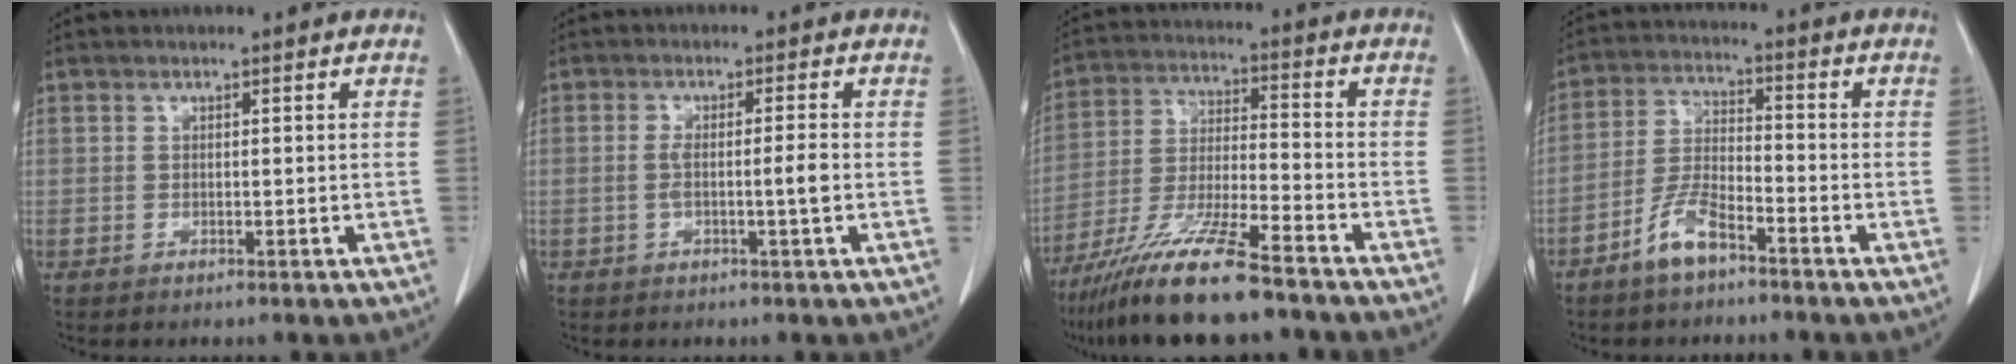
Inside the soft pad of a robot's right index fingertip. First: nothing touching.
{"total": 3.4, "force": [-0.7, -0.1, 3.3], "torque": [-0.062, 0.006, -0.008]}
{"total": 14.6, "force": [-11.2, 0.9, 9.4], "torque": [-0.189, -0.031, -0.202]}
{"total": 6.7, "force": [-4.7, 1.8, 4.5], "torque": [-0.100, -0.001, -0.095]}